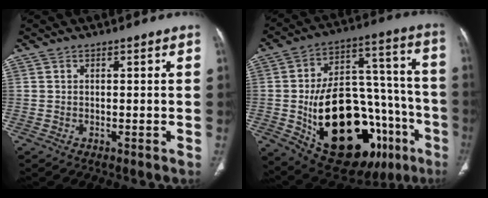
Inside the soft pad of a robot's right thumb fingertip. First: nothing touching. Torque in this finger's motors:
{"motor_torque": [0.30, 0.74, 2.20, -0.56, 0.54]}